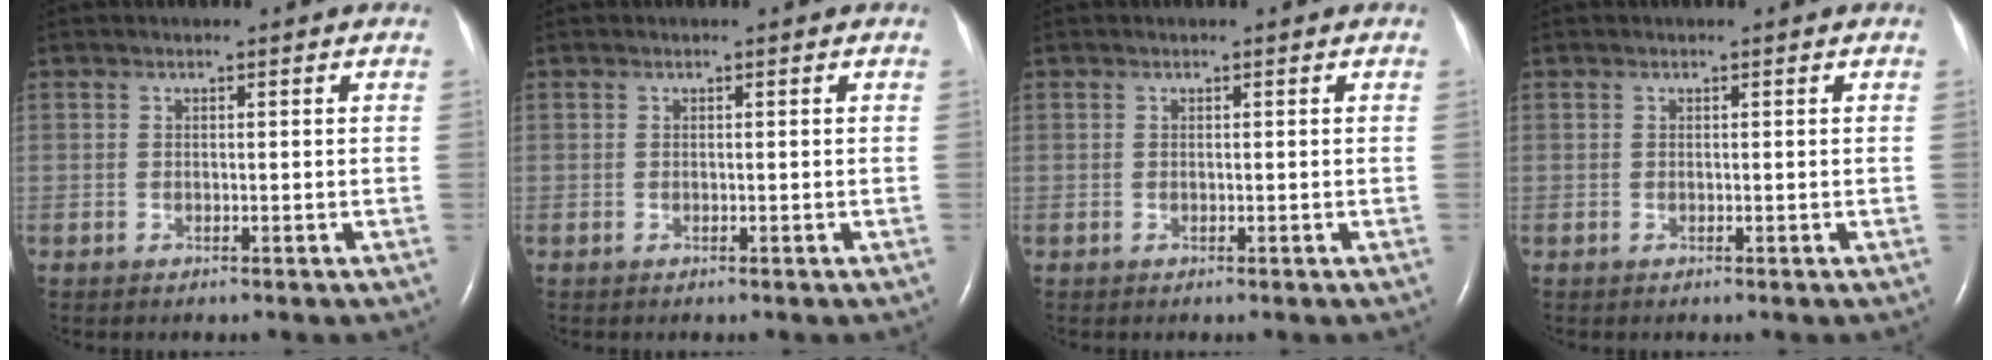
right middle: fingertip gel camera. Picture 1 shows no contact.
{"total": 0.0}
{"total": 0.0}
{"total": 0.0}